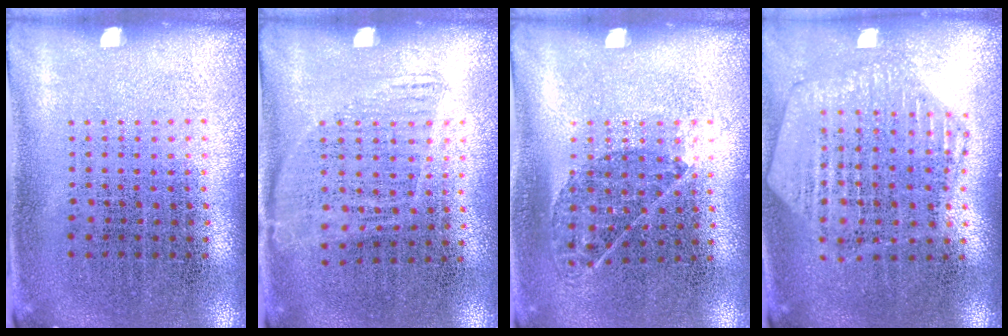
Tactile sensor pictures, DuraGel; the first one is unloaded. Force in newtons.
{"total": 1.1, "press": 0.9, "slide": 0.7}
{"total": 0.8, "press": 0.7, "slide": 0.4}
{"total": 1.1, "press": 1.1, "slide": 0.2}